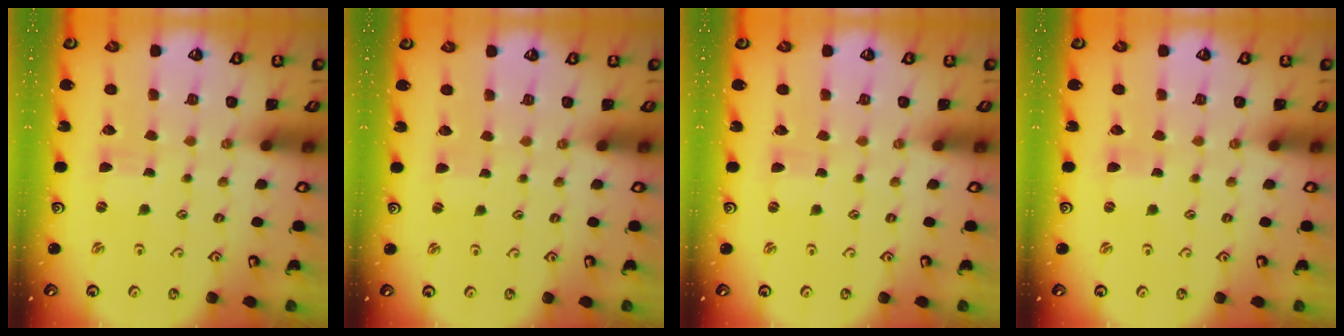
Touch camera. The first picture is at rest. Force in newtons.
{"total": 1.0, "press": 1.0, "slide": 0.2}
{"total": 0.0}
{"total": 0.0}